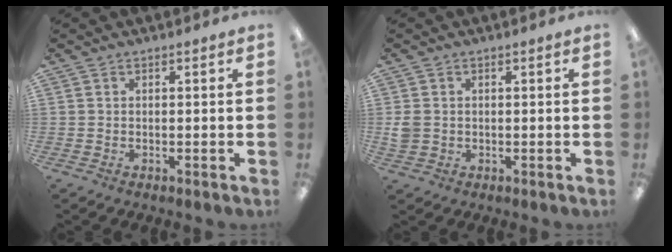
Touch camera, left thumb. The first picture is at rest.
{"total": 2.8, "force": [0.2, 2.6, 1.0], "torque": [-0.012, 0.001, 0.003]}